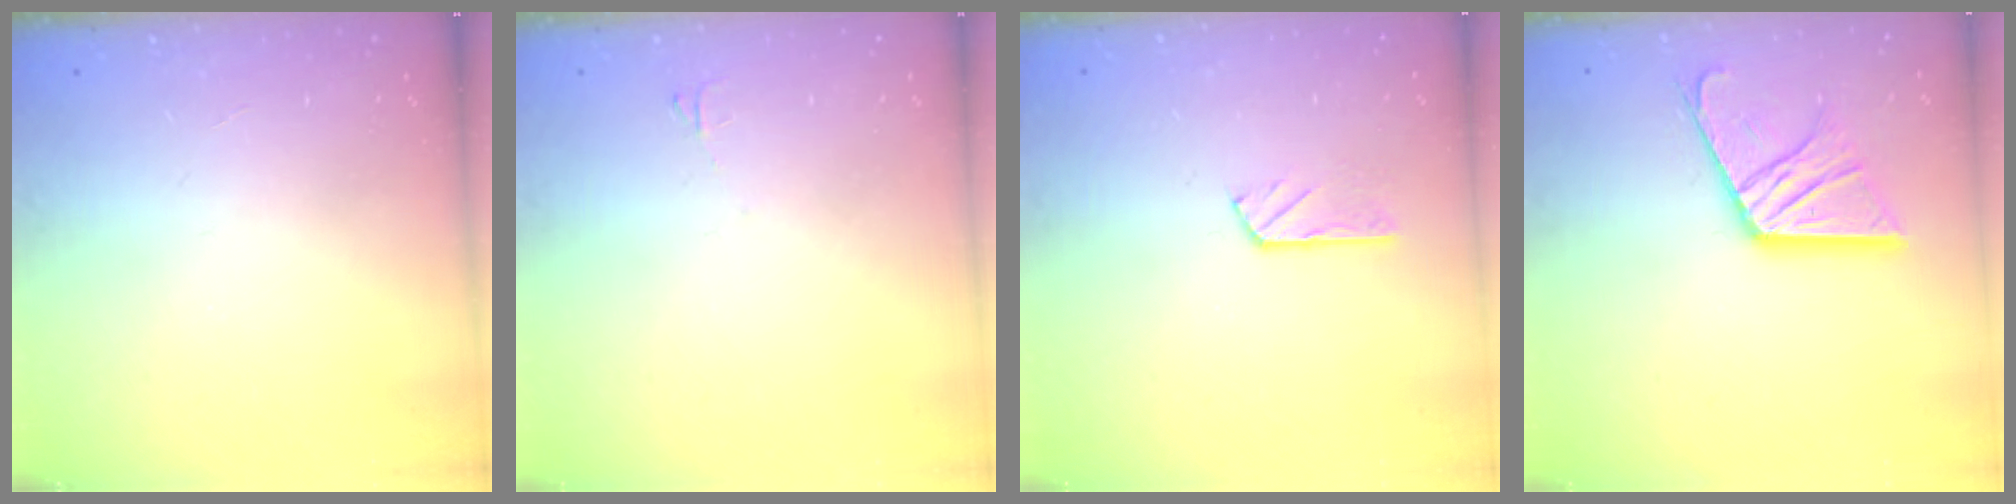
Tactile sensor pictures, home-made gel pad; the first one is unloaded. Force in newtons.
{"total": 3.1, "press": 3.1, "slide": 0.4}
{"total": 2.9, "press": 2.9, "slide": 0.5}
{"total": 15.3, "press": 15.2, "slide": 1.5}